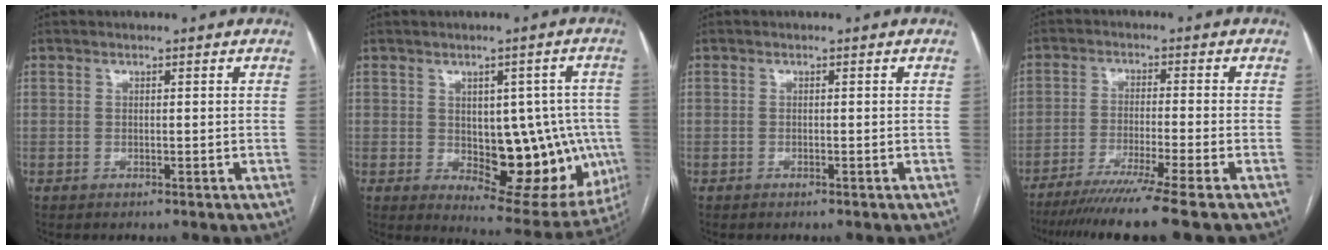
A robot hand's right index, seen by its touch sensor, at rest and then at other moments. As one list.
[{"total": 16.2, "force": [-1.9, 7.8, 14.0], "torque": [-0.154, 0.008, 0.001]}, {"total": 0.0}, {"total": 12.4, "force": [-9.7, -2.3, 7.3], "torque": [-0.098, -0.037, -0.148]}]